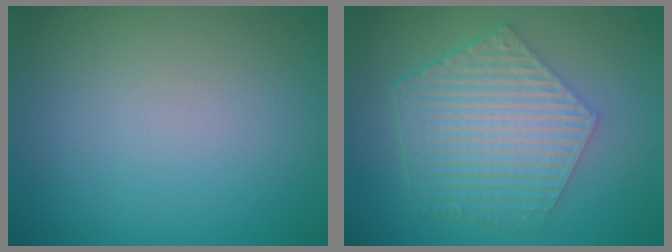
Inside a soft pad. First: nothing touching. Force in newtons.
{"total": 6.2, "press": 4.5, "slide": 4.3}